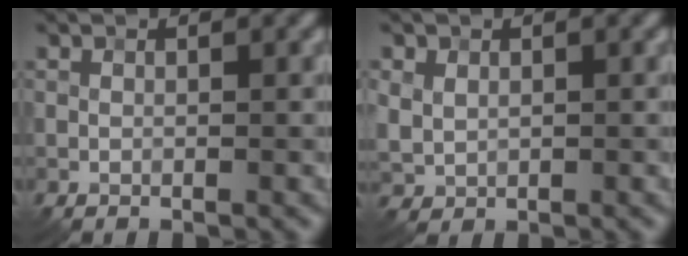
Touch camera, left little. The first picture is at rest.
{"total": 2.0, "force": [0.6, 1.6, 1.0], "torque": [-0.024, 0.000, 0.015]}